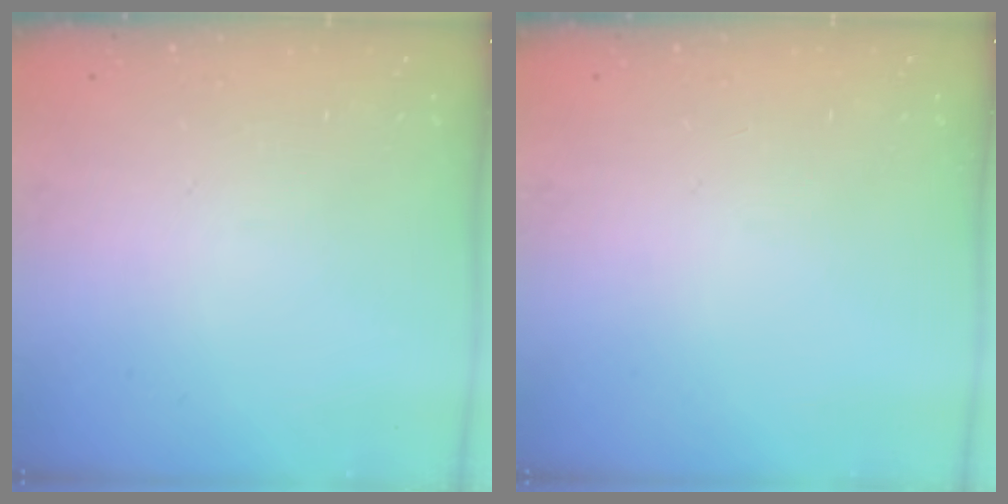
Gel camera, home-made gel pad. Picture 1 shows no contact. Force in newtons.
{"total": 0.0}